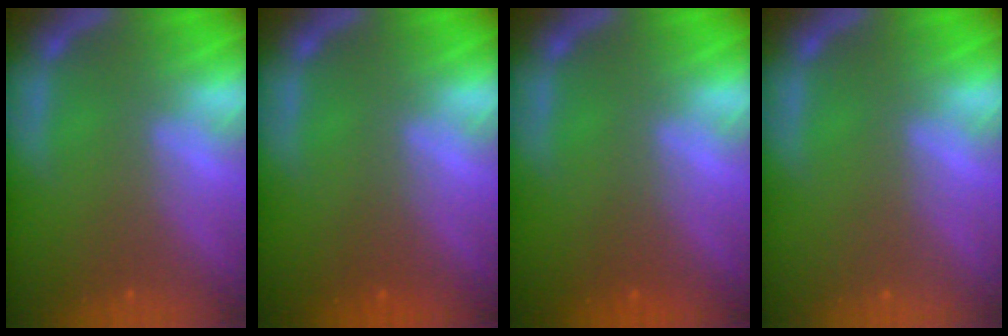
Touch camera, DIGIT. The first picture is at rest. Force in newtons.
{"total": 0.9}
{"total": 0.9}
{"total": 0.0}